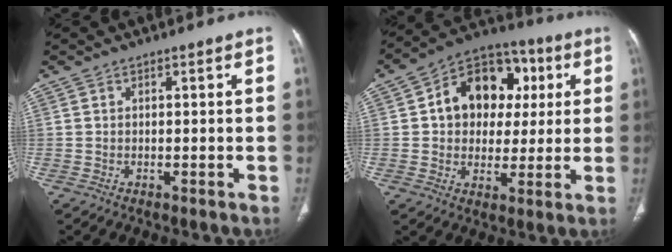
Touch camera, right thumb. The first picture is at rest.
{"total": 16.0, "force": [3.2, 12.2, 9.9], "torque": [-0.102, 0.015, 0.044]}